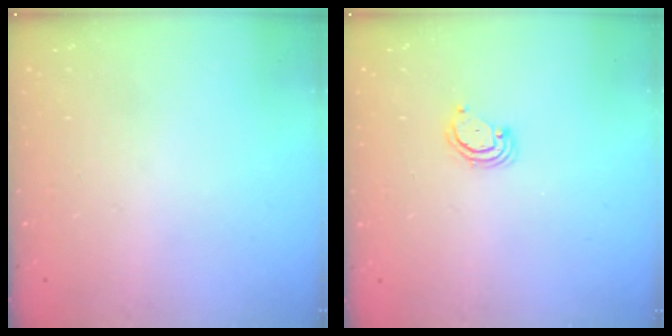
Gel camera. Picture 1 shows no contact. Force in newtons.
{"total": 2.9, "press": 2.9, "slide": 0.3}